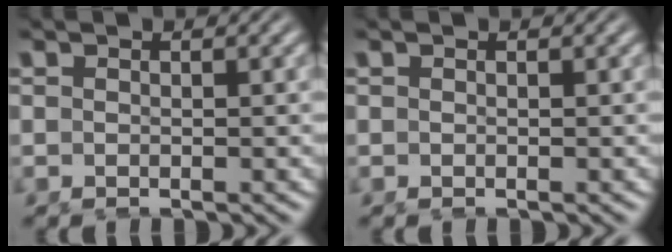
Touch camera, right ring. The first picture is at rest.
{"total": 0.0}